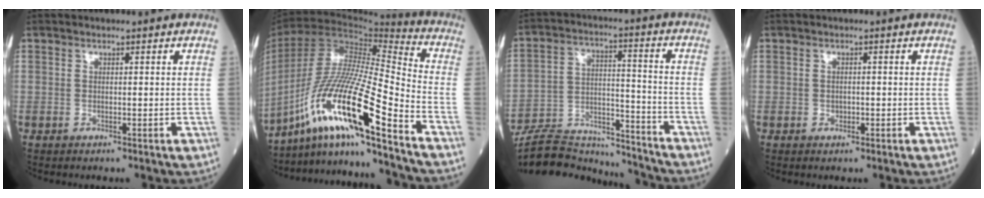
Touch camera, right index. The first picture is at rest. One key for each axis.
{"total": 19.9, "fx": -13.0, "fy": -0.6, "fz": 15.1, "tx": -0.321, "ty": -0.019, "tz": -0.241}
{"total": 17.5, "fx": -16.8, "fy": 3.4, "fz": 3.9, "tx": -0.085, "ty": 0.022, "tz": -0.266}
{"total": 0.8, "fx": -0.1, "fy": 0.6, "fz": 0.5, "tx": -0.011, "ty": 0.001, "tz": 0.001}